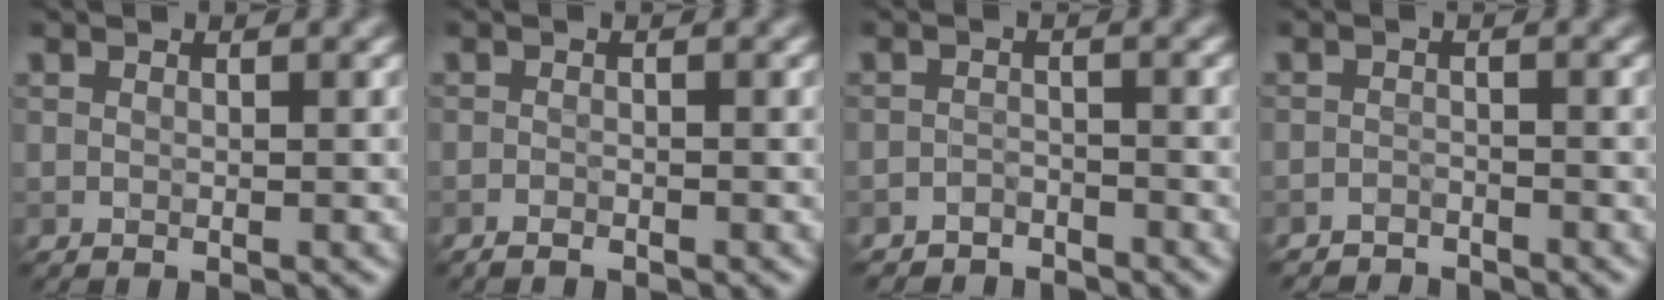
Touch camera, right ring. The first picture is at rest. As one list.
[{"total": 0.9, "force": [-0.8, 0.3, 0.5], "torque": [-0.007, -0.002, -0.015]}, {"total": 2.2, "force": [-2.1, 0.7, -0.1], "torque": [0.008, 0.003, -0.043]}, {"total": 2.0, "force": [-2.0, 0.4, 0.0], "torque": [0.004, 0.000, -0.039]}]